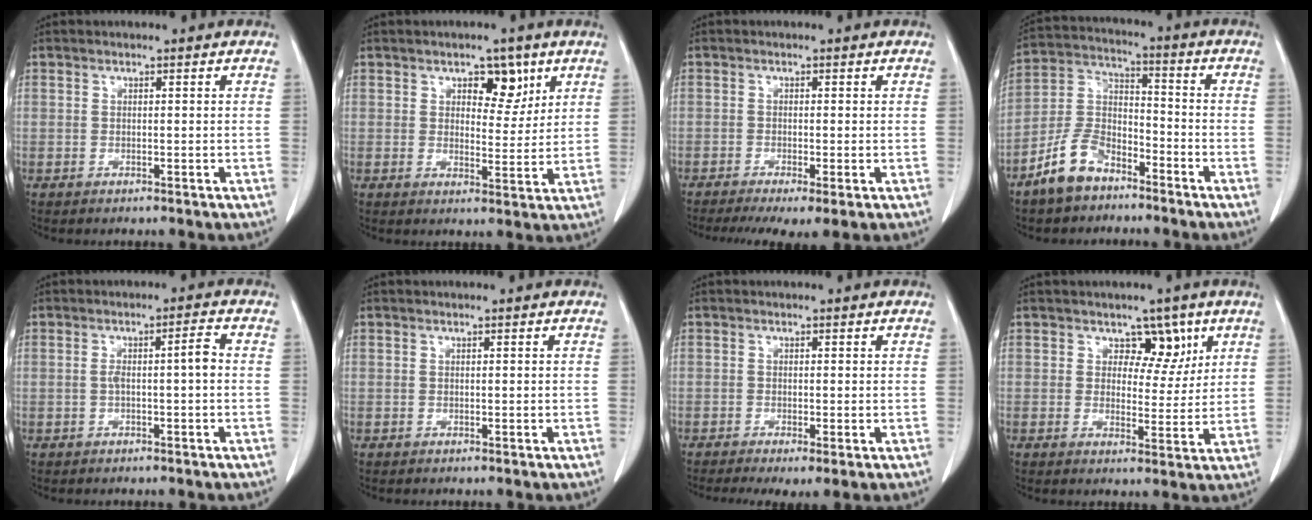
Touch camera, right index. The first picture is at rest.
{"total": 5.3, "force": [2.9, 2.9, 3.3], "torque": [-0.036, 0.002, 0.042]}
{"total": 6.0, "force": [-3.8, 1.0, 4.5], "torque": [-0.068, -0.016, -0.063]}
{"total": 9.5, "force": [-6.6, 4.9, 4.7], "torque": [-0.109, 0.007, -0.130]}
{"total": 3.3, "force": [-0.3, 0.2, 3.3], "torque": [-0.057, 0.011, -0.002]}
{"total": 0.0}
{"total": 3.6, "force": [-2.0, 0.9, 2.8], "torque": [-0.046, -0.012, -0.032]}
{"total": 4.8, "force": [2.6, 3.3, 2.4], "torque": [-0.015, -0.001, 0.036]}